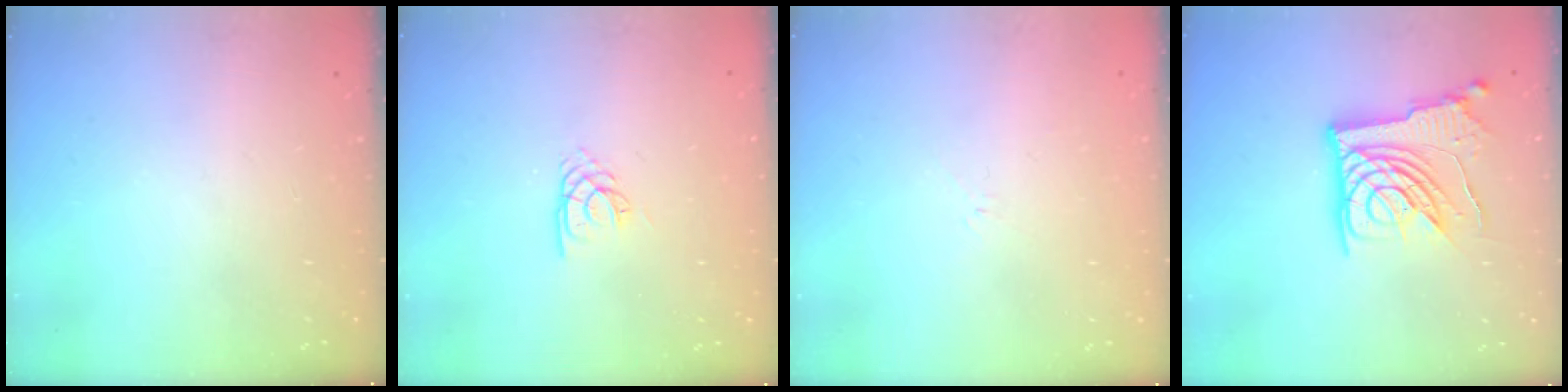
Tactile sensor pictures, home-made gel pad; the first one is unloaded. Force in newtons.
{"total": 1.9, "press": 1.9, "slide": 0.2}
{"total": 2.6, "press": 2.5, "slide": 0.6}
{"total": 14.6, "press": 14.5, "slide": 1.5}